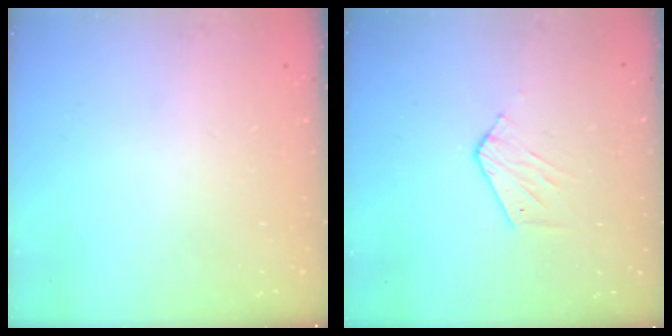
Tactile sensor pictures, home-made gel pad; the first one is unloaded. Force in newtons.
{"total": 5.7, "press": 5.7, "slide": 0.6}